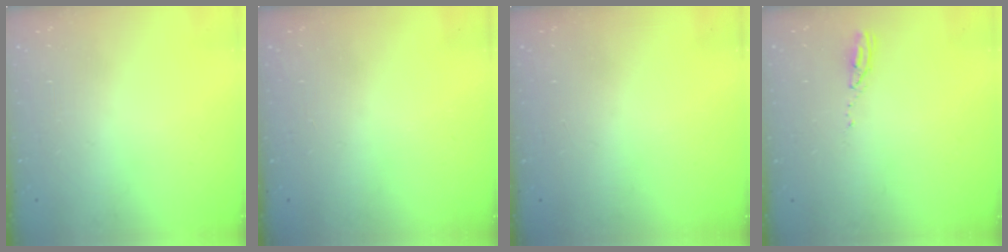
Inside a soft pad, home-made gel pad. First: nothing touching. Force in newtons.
{"total": 0.0}
{"total": 1.0, "press": 0.0, "slide": 1.0}
{"total": 3.2, "press": 3.2, "slide": 0.3}